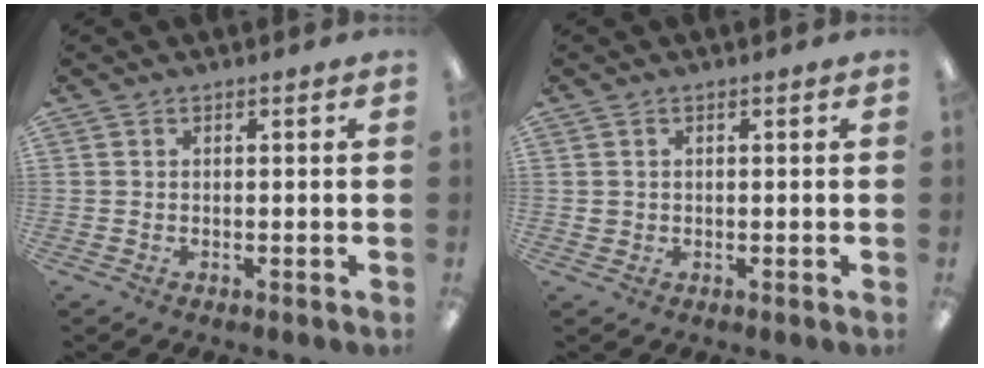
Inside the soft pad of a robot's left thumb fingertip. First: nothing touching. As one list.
[{"total": 1.1, "force": [0.2, 1.1, 0.0], "torque": [-0.002, 0.004, 0.002]}]